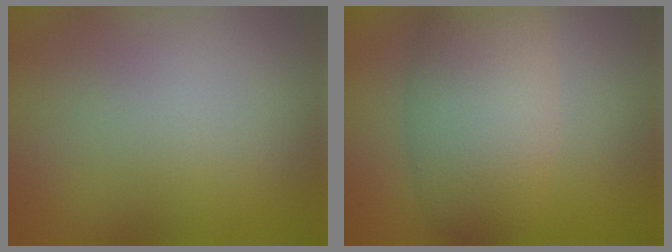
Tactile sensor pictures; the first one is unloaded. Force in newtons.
{"total": 6.7, "press": 6.7, "slide": 0.6}